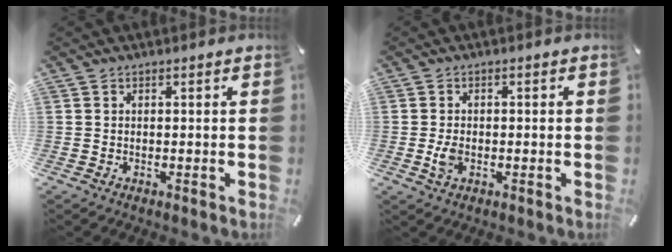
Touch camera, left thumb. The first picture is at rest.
{"total": 3.2, "force": [-0.7, 2.0, 2.4], "torque": [-0.063, -0.005, -0.017]}